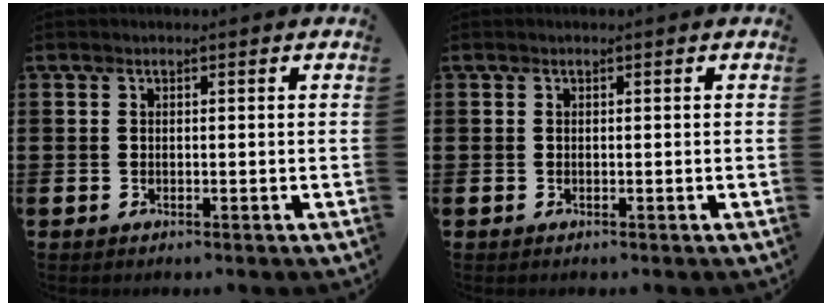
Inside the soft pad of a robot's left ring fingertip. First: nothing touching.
{"total": 0.0}